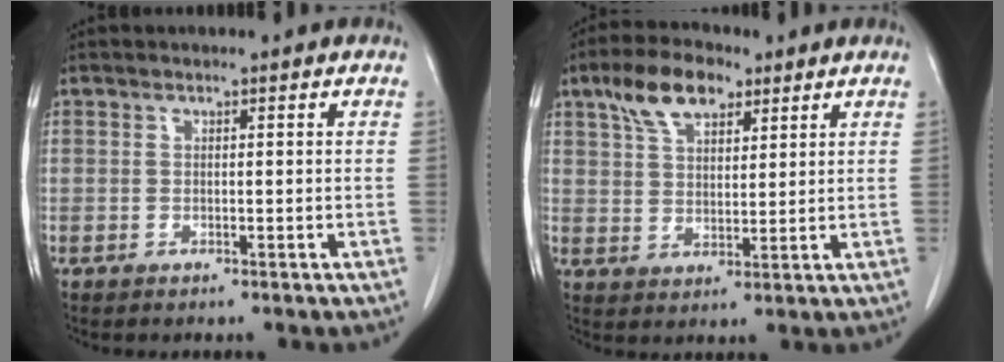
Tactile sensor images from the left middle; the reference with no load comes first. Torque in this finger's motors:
{"motor_torque": [0.60, -0.39, -0.05, 0.01]}